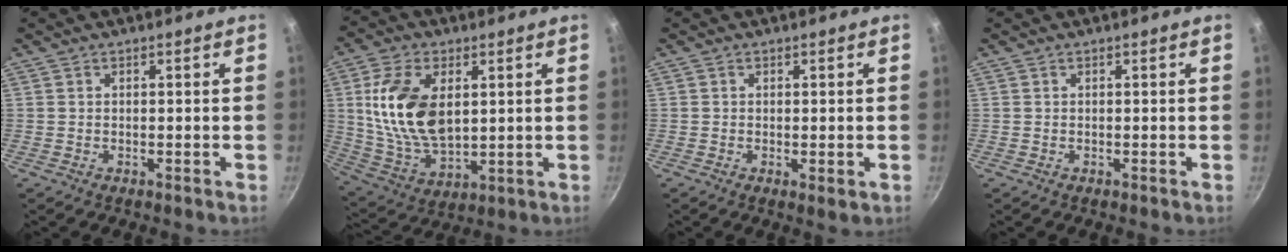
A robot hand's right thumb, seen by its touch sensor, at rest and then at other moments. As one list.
[{"total": 16.3, "force": [3.2, 9.6, 12.8], "torque": [-0.228, -0.020, 0.074]}, {"total": 1.7, "force": [-0.2, 0.5, 1.6], "torque": [-0.026, -0.007, -0.003]}, {"total": 0.0}]